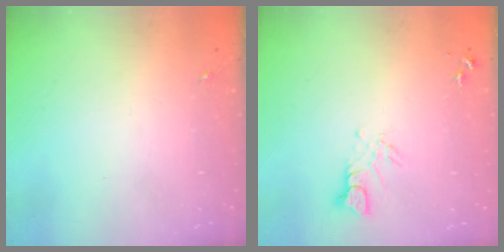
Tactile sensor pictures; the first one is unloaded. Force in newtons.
{"total": 3.7, "press": 3.7, "slide": 0.4}